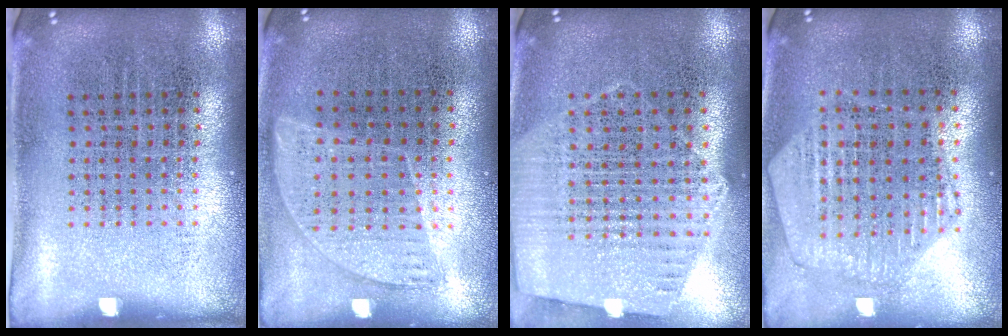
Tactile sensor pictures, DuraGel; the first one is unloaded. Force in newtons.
{"total": 0.9, "press": 0.7, "slide": 0.5}
{"total": 1.2, "press": 1.2, "slide": 0.3}
{"total": 1.2, "press": 1.2, "slide": 0.2}